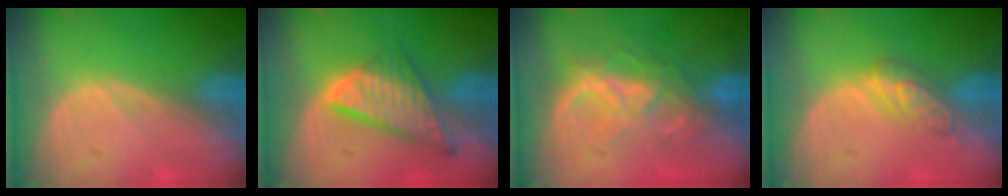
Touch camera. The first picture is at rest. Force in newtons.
{"total": 8.7, "press": 7.4, "slide": 4.6}
{"total": 6.5, "press": 6.5, "slide": 0.7}
{"total": 4.5, "press": 4.5, "slide": 0.5}